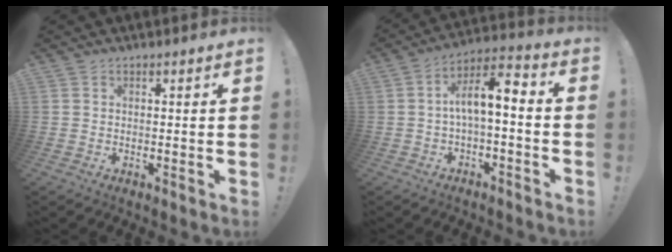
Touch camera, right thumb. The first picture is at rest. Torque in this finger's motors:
{"motor_torque": [0.92, 0.81, 0.80, -0.19, 0.02]}